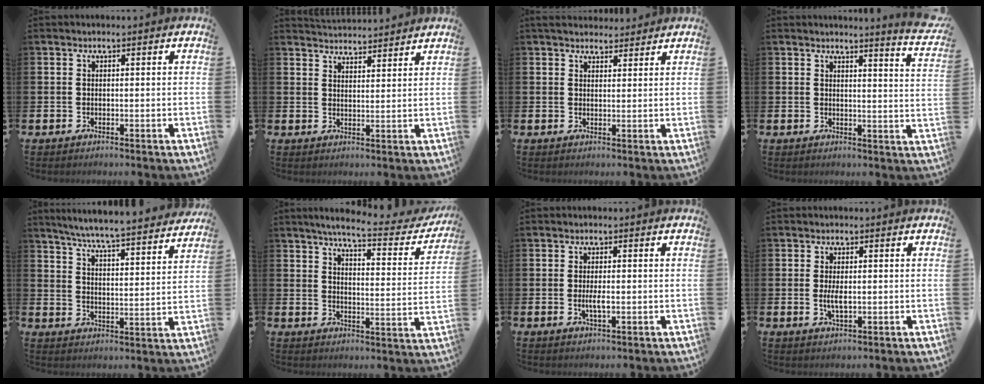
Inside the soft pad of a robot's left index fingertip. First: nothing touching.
{"total": 3.9, "force": [3.9, 0.1, -0.3], "torque": [-0.004, -0.024, 0.072]}
{"total": 3.7, "force": [3.5, 1.2, 0.6], "torque": [-0.012, -0.013, 0.064]}
{"total": 3.5, "force": [3.4, -0.4, 0.9], "torque": [-0.002, -0.037, 0.051]}
{"total": 6.5, "force": [6.2, -0.2, 1.9], "torque": [-0.058, -0.053, 0.104]}
{"total": 5.7, "force": [5.1, 0.4, 2.5], "torque": [-0.058, -0.039, 0.079]}
{"total": 2.1, "force": [-0.2, 0.7, 2.0], "torque": [-0.046, 0.002, -0.002]}
{"total": 2.7, "force": [0.1, 1.1, 2.5], "torque": [-0.041, -0.002, -0.001]}